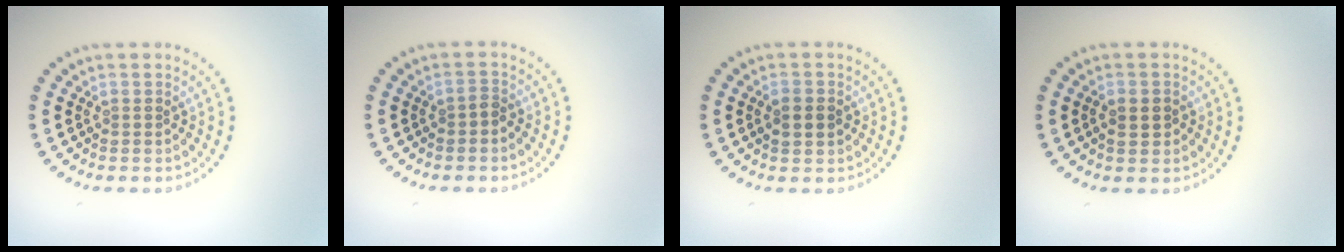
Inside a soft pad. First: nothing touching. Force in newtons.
{"total": 0.9, "press": 0.7, "slide": 0.5}
{"total": 2.6, "press": 2.5, "slide": 0.1}
{"total": 1.5, "press": 1.5, "slide": 0.2}